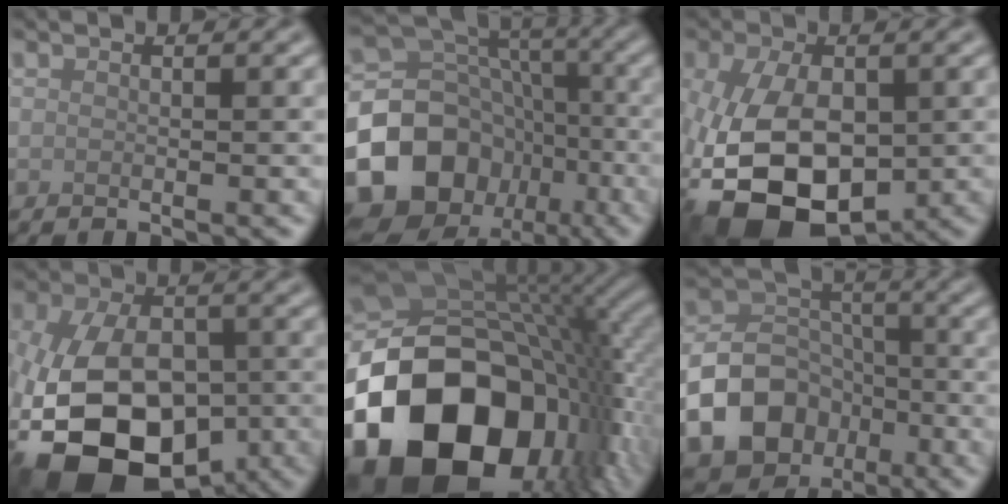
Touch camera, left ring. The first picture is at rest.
{"total": 15.4, "force": [-6.0, 12.7, 6.2], "torque": [-0.135, -0.011, -0.120]}
{"total": 12.7, "force": [-3.7, 7.8, 9.4], "torque": [-0.205, -0.042, -0.052]}
{"total": 15.0, "force": [-5.3, 9.6, 10.3], "torque": [-0.202, -0.040, -0.084]}
{"total": 20.9, "force": [-5.6, 15.0, 13.6], "torque": [-0.270, -0.040, -0.080]}
{"total": 14.2, "force": [-6.4, 11.2, 6.0], "torque": [-0.100, -0.049, -0.125]}